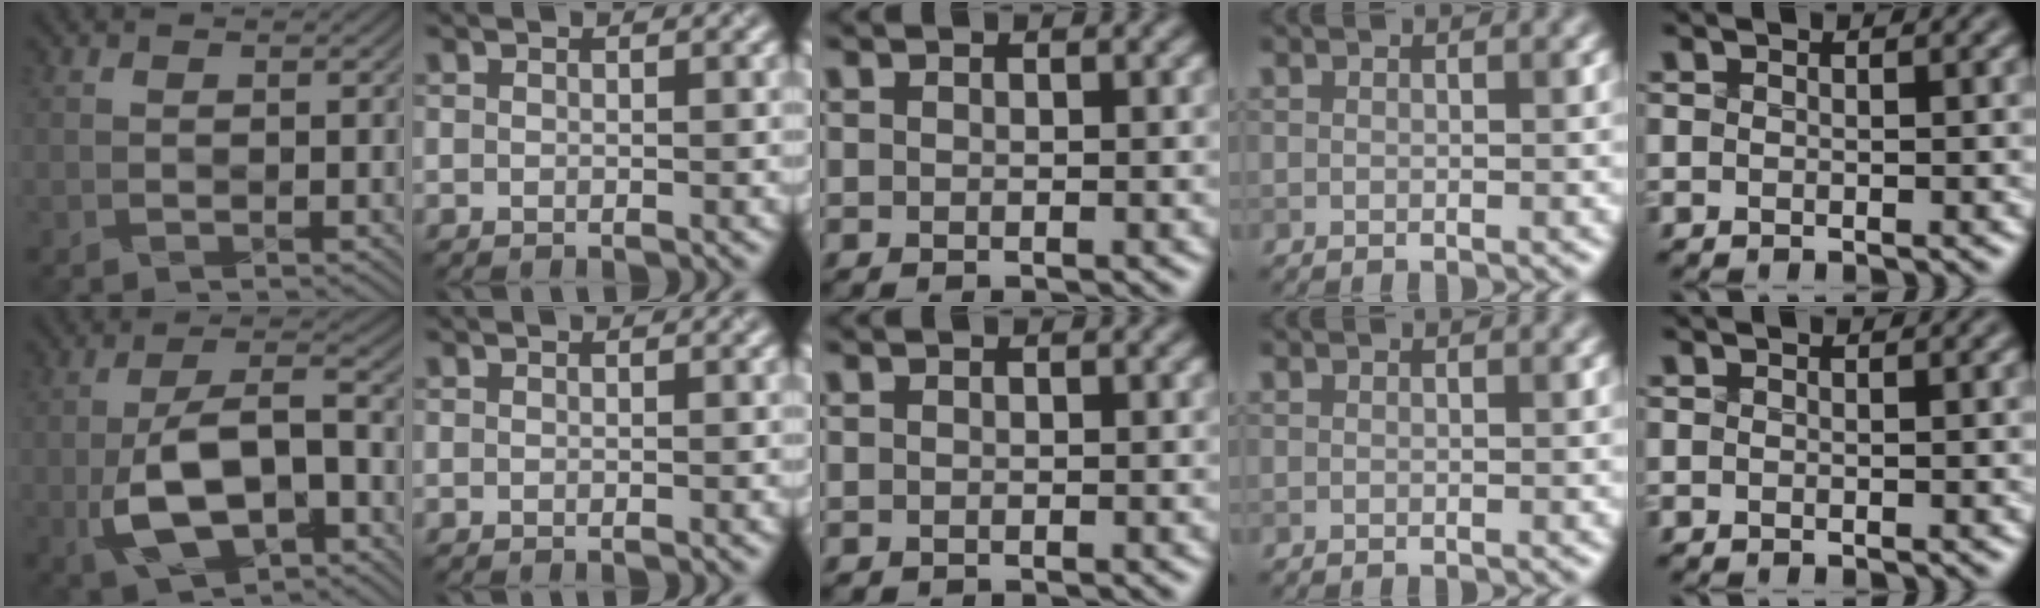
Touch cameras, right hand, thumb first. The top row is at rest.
{"thumb": {"total": 11.3, "force": [-3.8, 5.5, 9.1], "torque": [-0.181, -0.003, -0.074]}}